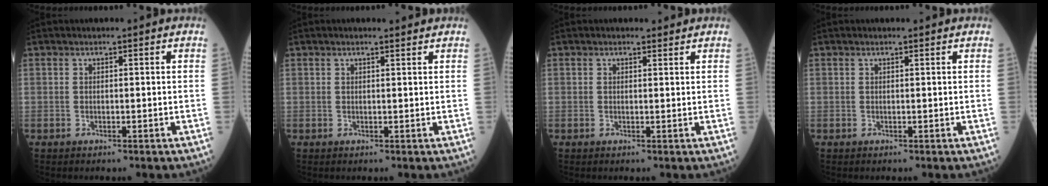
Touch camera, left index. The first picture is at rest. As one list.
[{"total": 1.9, "force": [1.7, 0.4, 0.8], "torque": [-0.019, 0.012, 0.028]}, {"total": 1.3, "force": [1.2, 0.6, 0.0], "torque": [-0.003, 0.010, 0.017]}, {"total": 0.8, "force": [0.7, 0.2, 0.3], "torque": [-0.009, 0.007, 0.013]}]